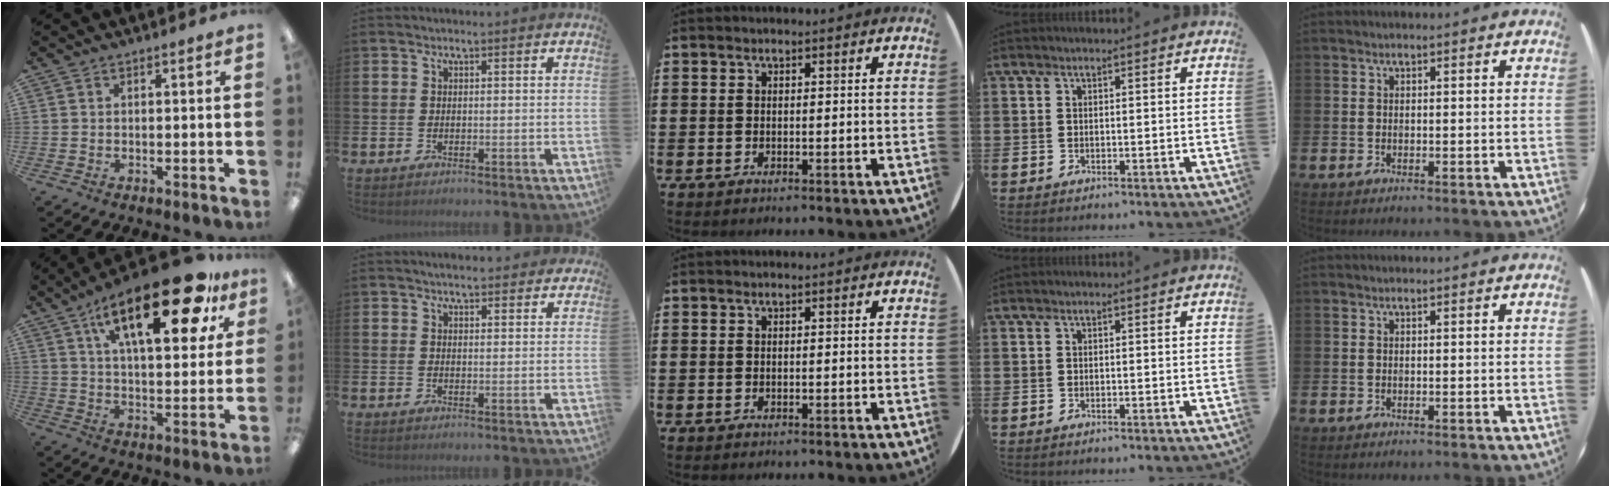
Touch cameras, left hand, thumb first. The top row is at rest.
{"thumb": {"total": 24.8, "force": [13.6, 9.4, 18.5], "torque": [-0.272, -0.062, 0.212]}, "index": {"total": 2.6, "force": [2.6, 0.6, 0.3], "torque": [-0.010, -0.004, 0.046]}}